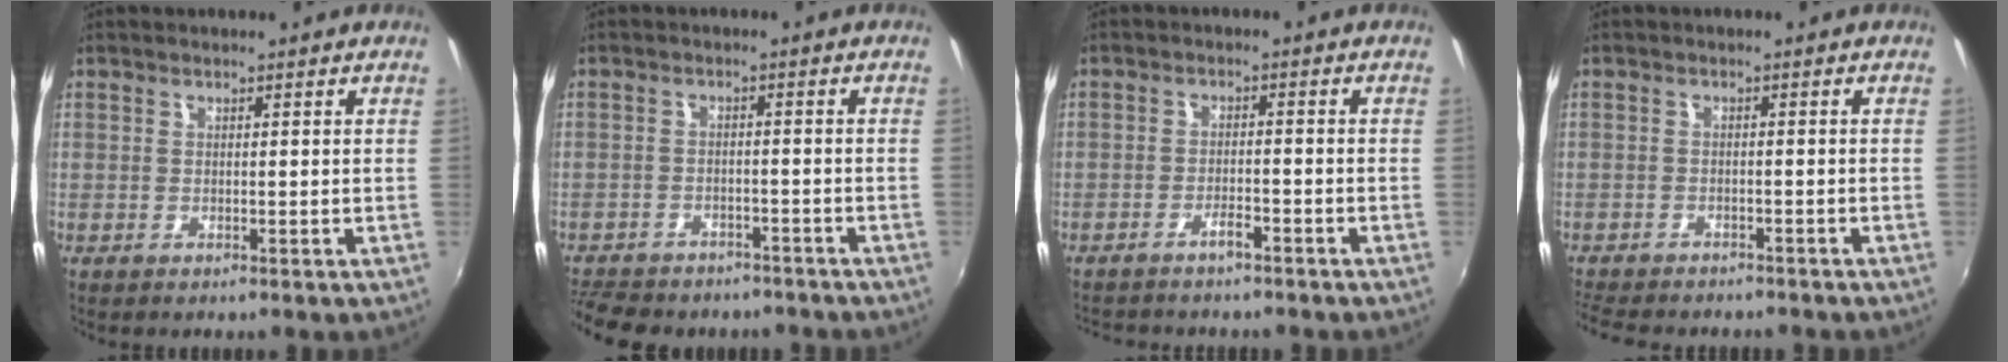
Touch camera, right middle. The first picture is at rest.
{"total": 12.6, "force": [-10.2, 5.6, 4.8], "torque": [-0.125, -0.012, -0.150]}
{"total": 3.6, "force": [-3.1, 0.8, 1.6], "torque": [-0.044, 0.001, -0.051]}
{"total": 8.6, "force": [-7.6, 2.3, 3.3], "torque": [-0.086, -0.020, -0.118]}